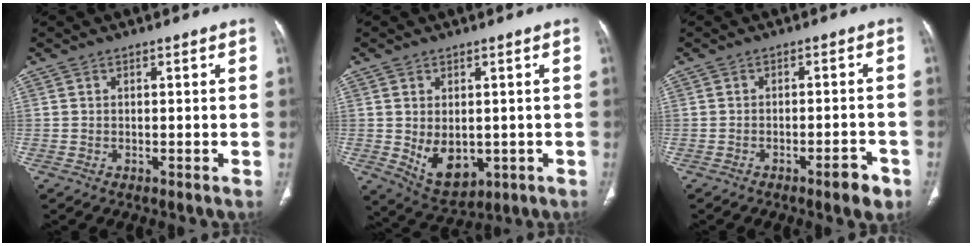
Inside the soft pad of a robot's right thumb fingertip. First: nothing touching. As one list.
[{"total": 8.3, "force": [-1.0, 5.4, 6.2], "torque": [-0.076, -0.012, 0.008]}, {"total": 4.4, "force": [-2.8, 1.2, 3.2], "torque": [-0.032, 0.016, -0.037]}]